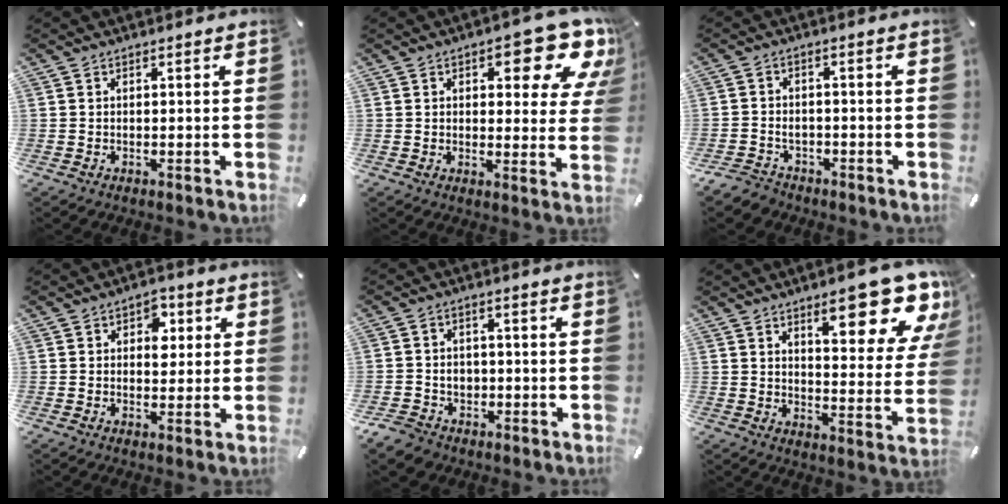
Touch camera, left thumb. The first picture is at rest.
{"total": 13.7, "force": [7.5, 5.7, 10.0], "torque": [-0.113, -0.049, 0.121]}
{"total": 4.2, "force": [-2.8, 2.9, 1.2], "torque": [-0.031, 0.010, -0.055]}
{"total": 5.4, "force": [1.2, 3.9, 3.5], "torque": [-0.025, -0.009, 0.010]}
{"total": 5.3, "force": [-1.9, 4.9, 1.0], "torque": [-0.035, 0.014, -0.035]}
{"total": 17.1, "force": [11.2, 5.8, 11.6], "torque": [-0.138, -0.083, 0.177]}